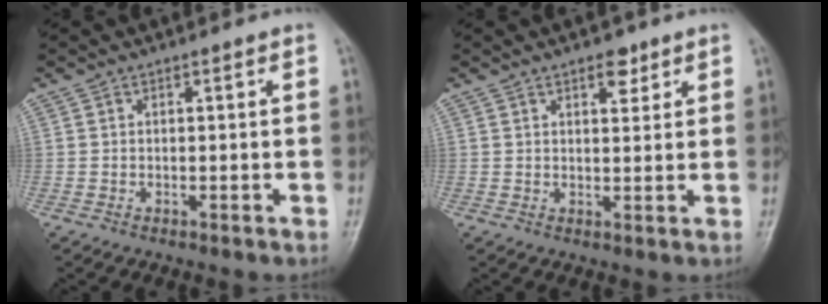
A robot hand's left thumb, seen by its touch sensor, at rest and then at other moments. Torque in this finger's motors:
{"motor_torque": [-0.05, 0.12, 0.04, -0.17, 0.08]}